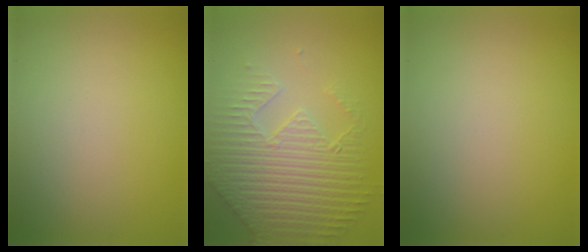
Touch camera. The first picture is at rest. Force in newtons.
{"total": 6.7, "press": 5.3, "slide": 4.2}
{"total": 0.0}